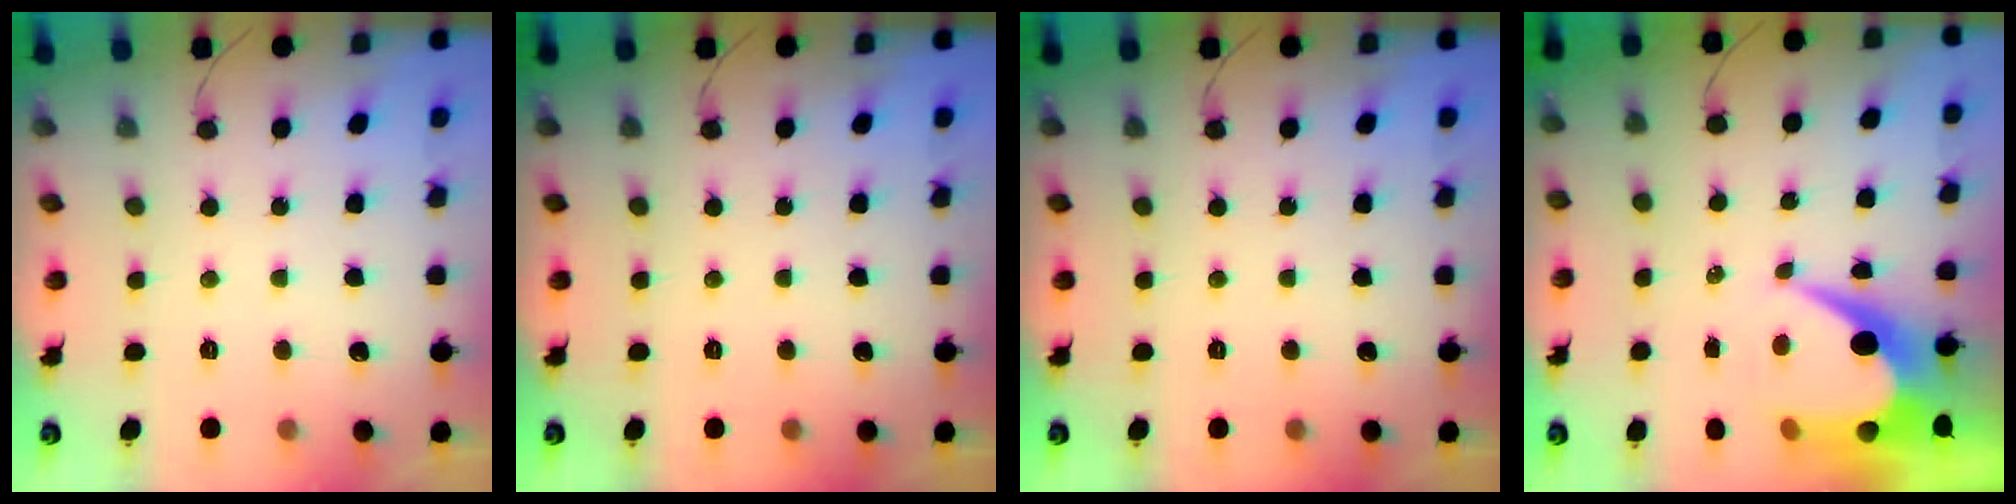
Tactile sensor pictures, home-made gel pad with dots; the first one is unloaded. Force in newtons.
{"total": 0.0}
{"total": 0.0}
{"total": 9.9, "press": 9.9, "slide": 0.8}